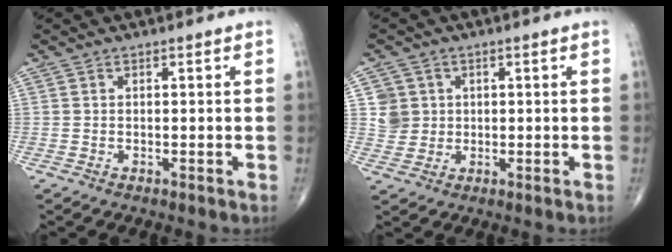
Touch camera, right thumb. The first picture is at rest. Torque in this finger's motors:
{"motor_torque": [-0.17, 0.18, 0.26, 0.16, -0.01]}